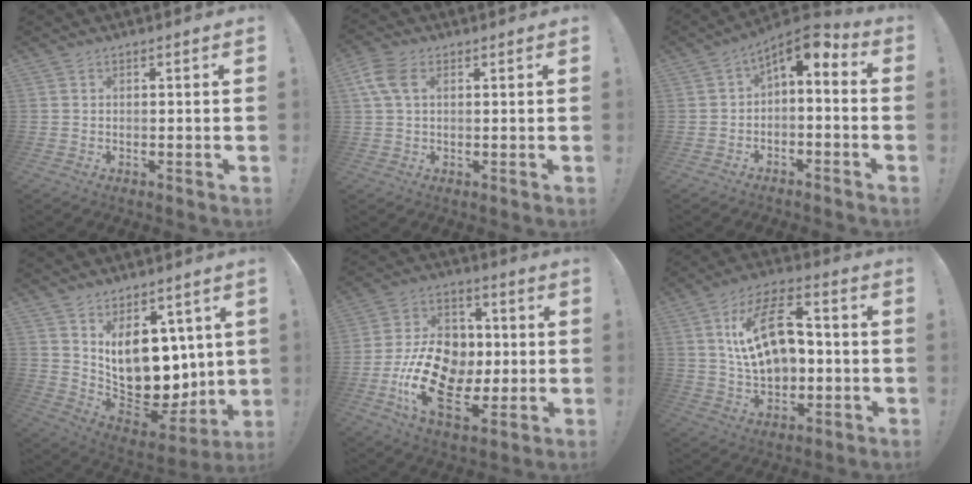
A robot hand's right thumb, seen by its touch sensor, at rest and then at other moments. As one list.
[{"total": 7.1, "force": [2.2, 4.6, 5.0], "torque": [-0.103, 0.004, 0.043]}, {"total": 5.4, "force": [0.8, 2.1, 4.9], "torque": [-0.070, -0.011, 0.015]}, {"total": 15.7, "force": [4.7, 10.5, 10.6], "torque": [-0.184, -0.057, 0.103]}, {"total": 21.0, "force": [-4.1, 14.4, 14.7], "torque": [-0.272, 0.018, -0.055]}, {"total": 18.7, "force": [2.6, 11.7, 14.4], "torque": [-0.245, 0.002, 0.045]}]